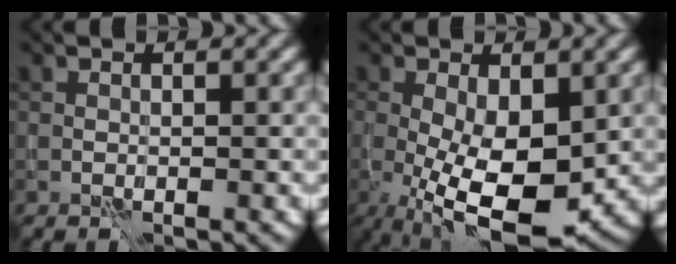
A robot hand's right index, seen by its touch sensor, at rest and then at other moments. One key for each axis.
{"total": 9.6, "fx": -2.1, "fy": 4.1, "fz": 8.5, "tx": -0.149, "ty": -0.018, "tz": -0.034}